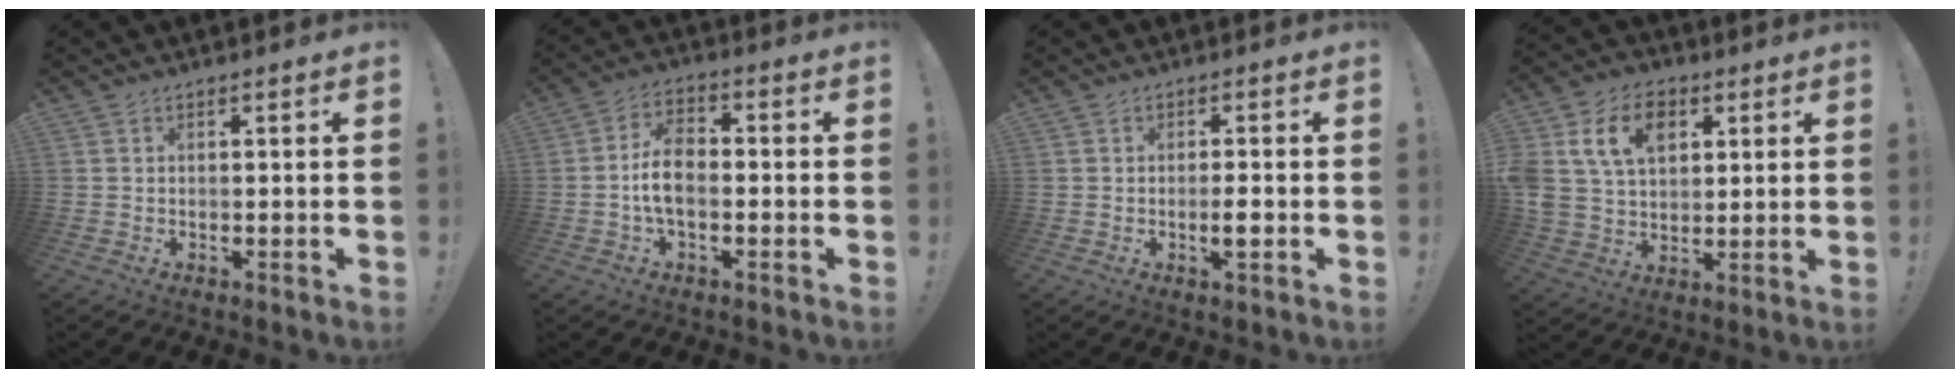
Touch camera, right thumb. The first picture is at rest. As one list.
[{"total": 8.8, "force": [-1.5, 5.0, 7.1], "torque": [-0.130, 0.009, -0.024]}, {"total": 2.7, "force": [-1.0, 1.1, 2.3], "torque": [-0.020, -0.002, -0.019]}, {"total": 15.5, "force": [5.6, 11.3, 9.0], "torque": [-0.156, -0.016, 0.106]}]